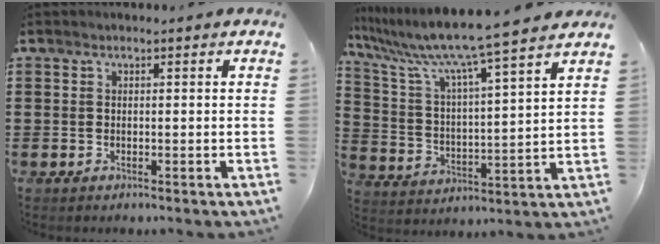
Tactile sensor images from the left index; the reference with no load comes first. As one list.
[{"total": 9.3, "force": [8.0, -0.8, 4.8], "torque": [-0.126, -0.054, 0.127]}]